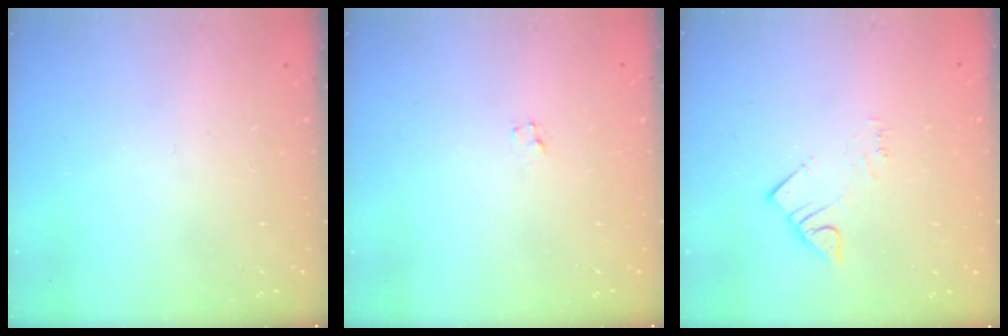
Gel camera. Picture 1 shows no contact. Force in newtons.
{"total": 2.0, "press": 2.0, "slide": 0.2}
{"total": 3.0, "press": 3.0, "slide": 0.3}